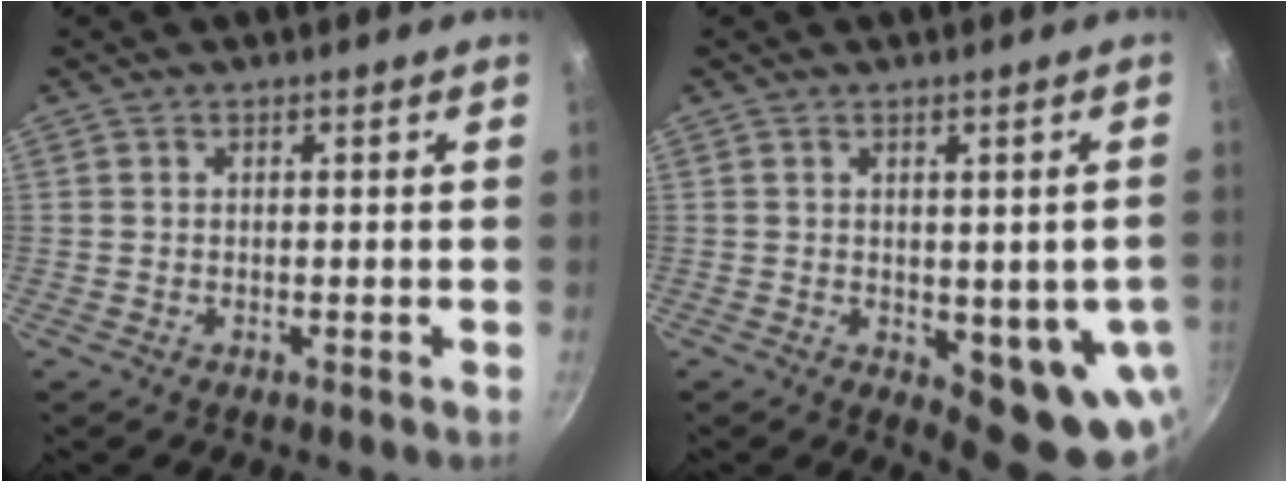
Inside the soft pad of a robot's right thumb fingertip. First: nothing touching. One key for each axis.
{"total": 11.6, "fx": -1.8, "fy": 5.0, "fz": 10.3, "tx": -0.085, "ty": -0.012, "tz": -0.013}